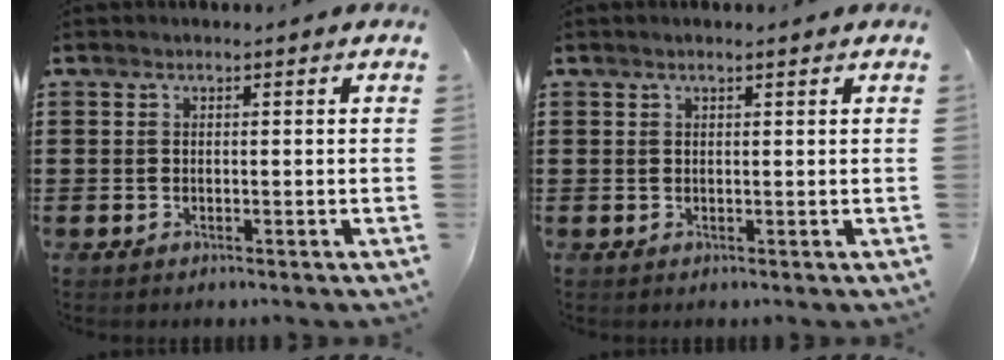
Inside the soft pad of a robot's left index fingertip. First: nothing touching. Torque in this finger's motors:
{"motor_torque": [0.61, 1.08, -0.01, -0.01]}